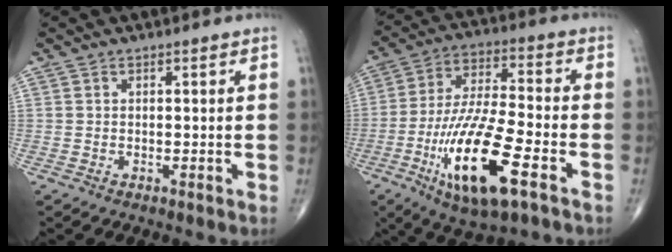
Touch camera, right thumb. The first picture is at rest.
{"total": 19.1, "force": [-7.7, 5.2, 16.7], "torque": [-0.334, 0.017, -0.131]}